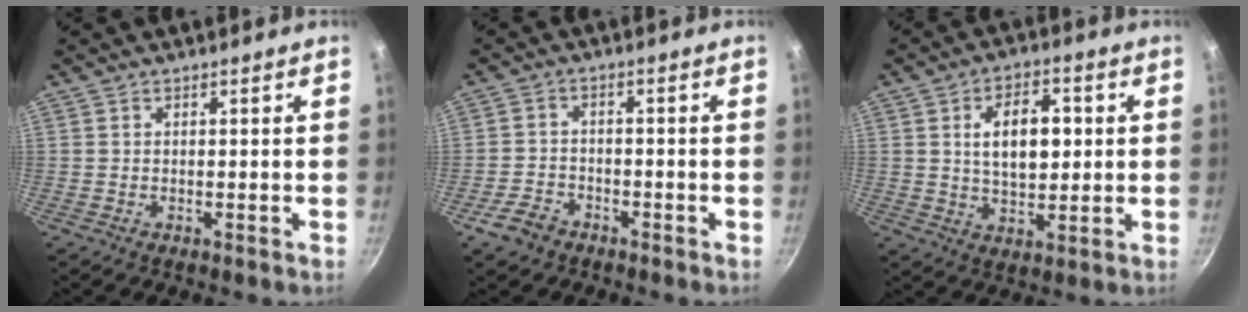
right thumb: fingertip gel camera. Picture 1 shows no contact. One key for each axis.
{"total": 4.7, "fx": -3.1, "fy": 3.1, "fz": 1.7, "tx": -0.030, "ty": 0.018, "tz": -0.053}
{"total": 10.6, "fx": 1.9, "fy": 6.1, "fz": 8.5, "tx": -0.110, "ty": -0.001, "tz": 0.032}